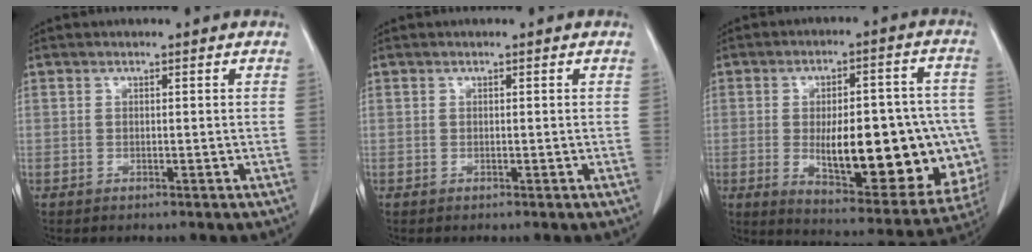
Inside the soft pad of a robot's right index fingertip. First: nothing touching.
{"total": 0.0}
{"total": 24.5, "force": [-3.9, 8.6, 22.6], "torque": [-0.251, 0.017, -0.024]}